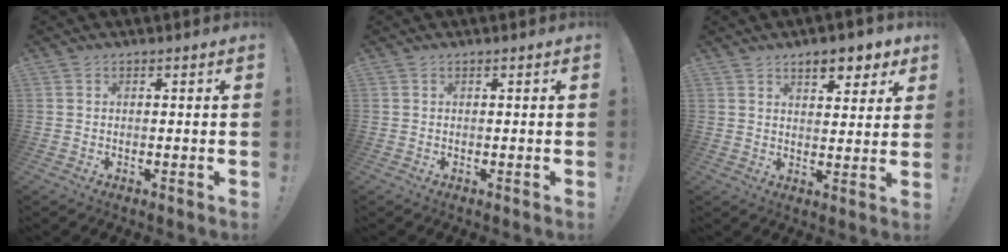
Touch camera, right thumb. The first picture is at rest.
{"total": 0.0}
{"total": 7.4, "force": [5.0, 3.0, 4.6], "torque": [-0.058, -0.024, 0.086]}